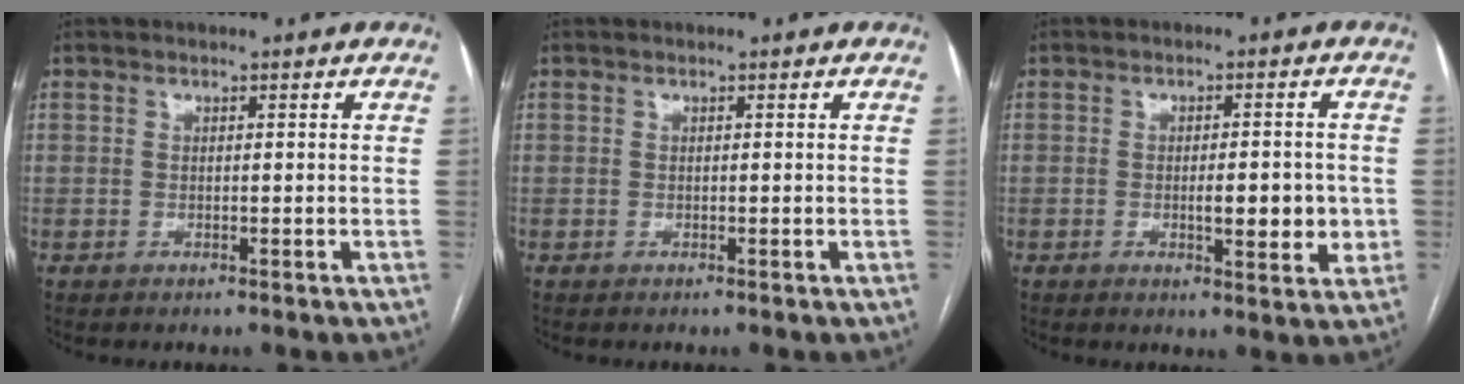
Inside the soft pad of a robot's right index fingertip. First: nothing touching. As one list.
[{"total": 0.0}, {"total": 6.1, "force": [-0.8, 1.8, 5.8], "torque": [-0.077, -0.002, -0.006]}]